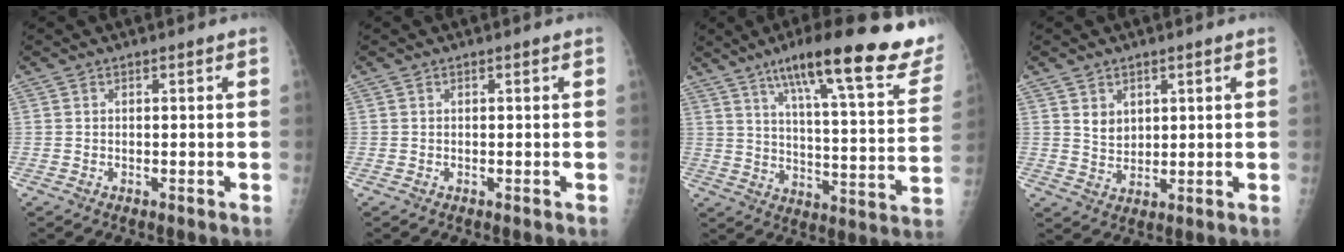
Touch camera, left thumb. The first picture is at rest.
{"total": 0.0}
{"total": 26.4, "force": [17.0, 5.1, 19.5], "torque": [-0.256, -0.045, 0.242]}
{"total": 4.1, "force": [1.9, 3.0, 2.0], "torque": [-0.019, -0.018, 0.044]}